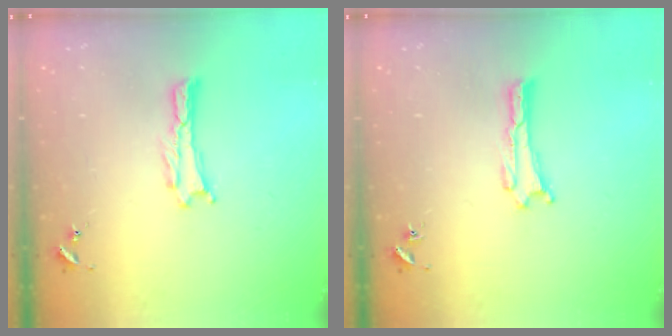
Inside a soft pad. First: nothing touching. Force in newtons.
{"total": 0.0}